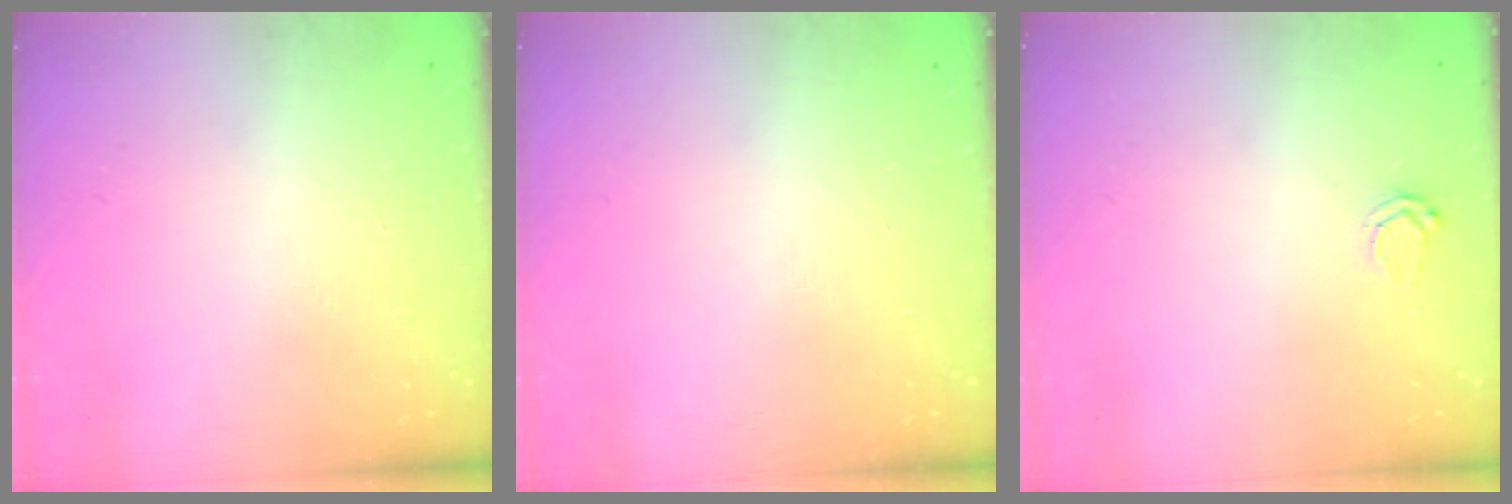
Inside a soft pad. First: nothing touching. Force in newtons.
{"total": 0.0}
{"total": 3.7, "press": 3.7, "slide": 0.5}